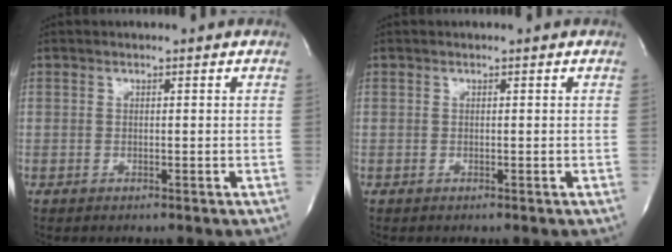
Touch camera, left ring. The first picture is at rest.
{"total": 0.0}